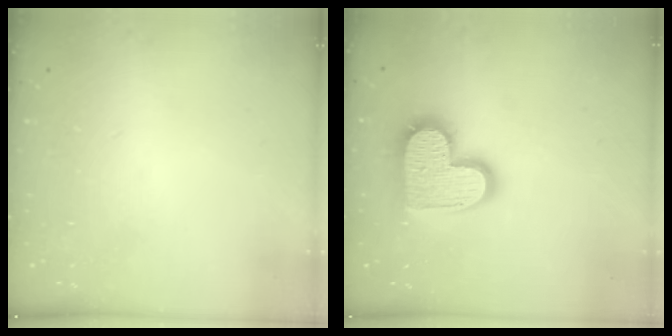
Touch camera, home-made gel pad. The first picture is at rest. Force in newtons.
{"total": 16.2, "press": 16.1, "slide": 1.3}